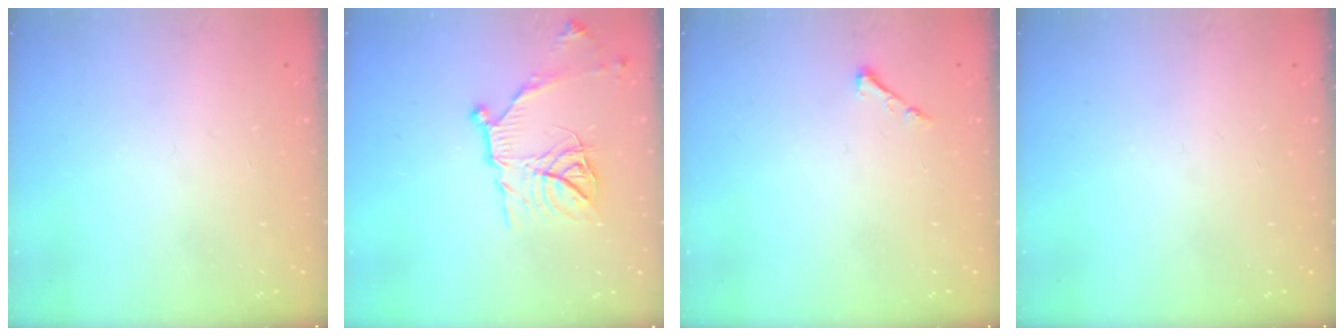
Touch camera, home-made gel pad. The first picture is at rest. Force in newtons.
{"total": 14.7, "press": 14.7, "slide": 0.2}
{"total": 3.3, "press": 3.3, "slide": 0.6}
{"total": 0.0}